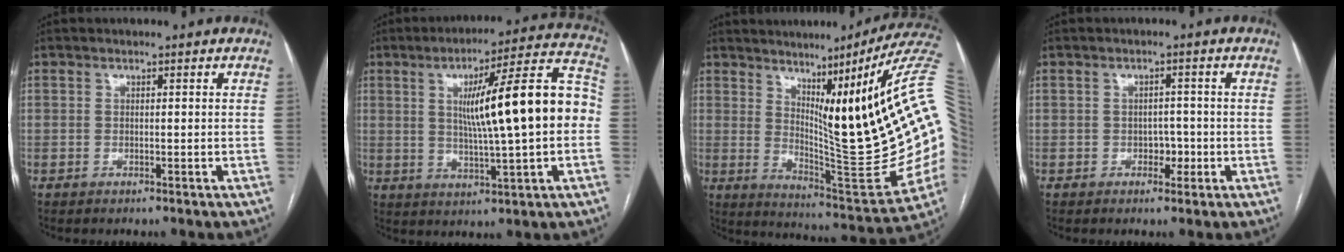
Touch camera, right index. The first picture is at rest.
{"total": 17.5, "force": [1.1, 1.3, 17.4], "torque": [-0.260, 0.029, 0.016]}
{"total": 23.2, "force": [5.2, 2.0, 22.5], "torque": [-0.260, -0.010, 0.073]}
{"total": 2.3, "force": [-0.8, 1.6, 1.5], "torque": [-0.016, 0.006, -0.008]}